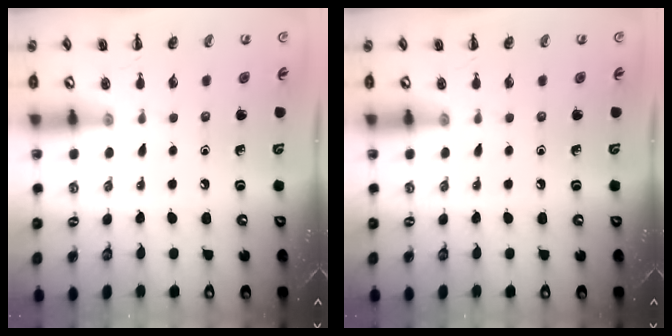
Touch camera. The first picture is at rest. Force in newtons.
{"total": 0.0}